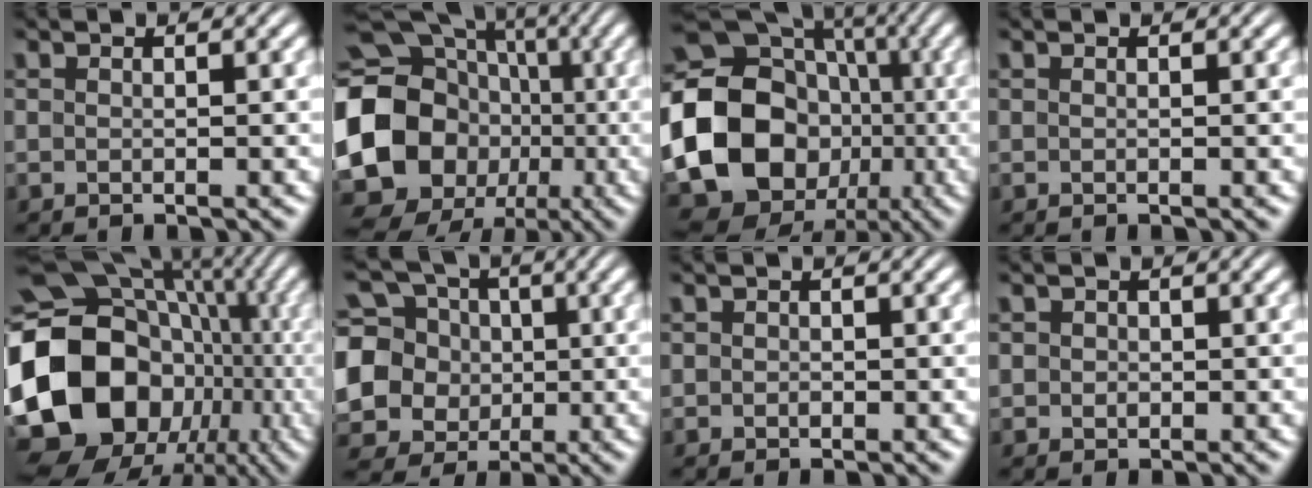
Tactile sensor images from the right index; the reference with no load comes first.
{"total": 20.9, "force": [-2.5, 18.0, 10.4], "torque": [-0.246, -0.068, -0.034]}
{"total": 22.6, "force": [-3.7, 19.1, 11.5], "torque": [-0.273, -0.073, -0.052]}
{"total": 0.0}
{"total": 22.1, "force": [-3.2, 16.8, 14.1], "torque": [-0.288, -0.070, -0.029]}
{"total": 16.2, "force": [-0.8, 14.9, 6.3], "torque": [-0.177, -0.061, -0.013]}
{"total": 0.9, "force": [-0.1, 0.9, 0.2], "torque": [-0.011, -0.007, 0.003]}
{"total": 1.6, "force": [0.0, 1.5, 0.5], "torque": [-0.018, -0.008, 0.004]}